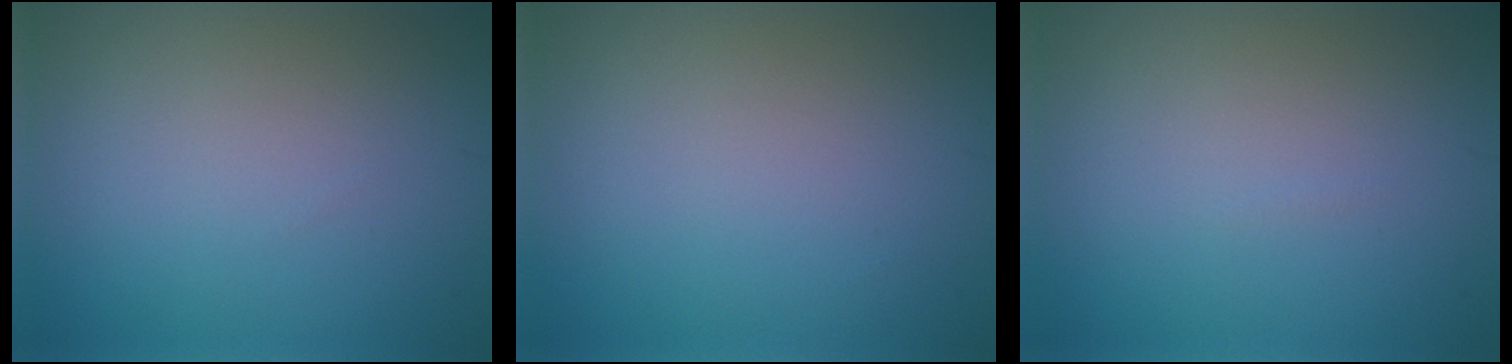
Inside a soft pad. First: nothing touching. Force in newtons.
{"total": 0.0}
{"total": 0.0}